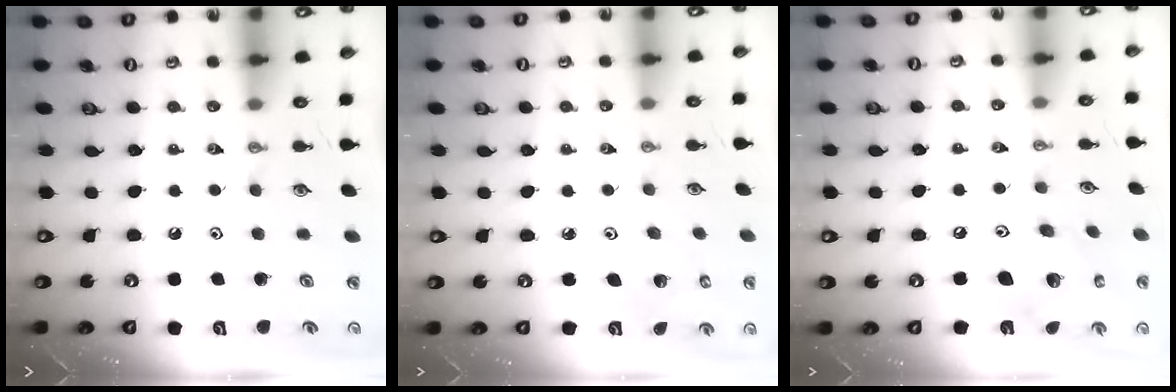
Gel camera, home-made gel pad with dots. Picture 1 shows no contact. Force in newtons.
{"total": 2.4, "press": 2.4, "slide": 0.2}
{"total": 14.2, "press": 13.9, "slide": 3.1}